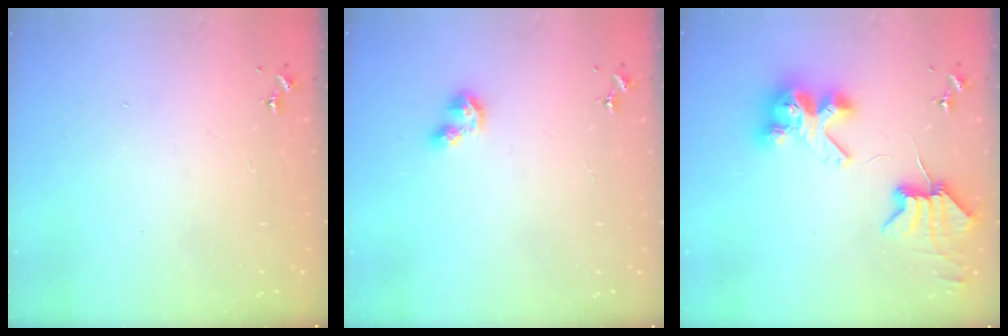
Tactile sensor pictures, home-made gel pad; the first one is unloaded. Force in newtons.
{"total": 4.5, "press": 4.4, "slide": 0.6}
{"total": 8.5, "press": 8.4, "slide": 1.3}